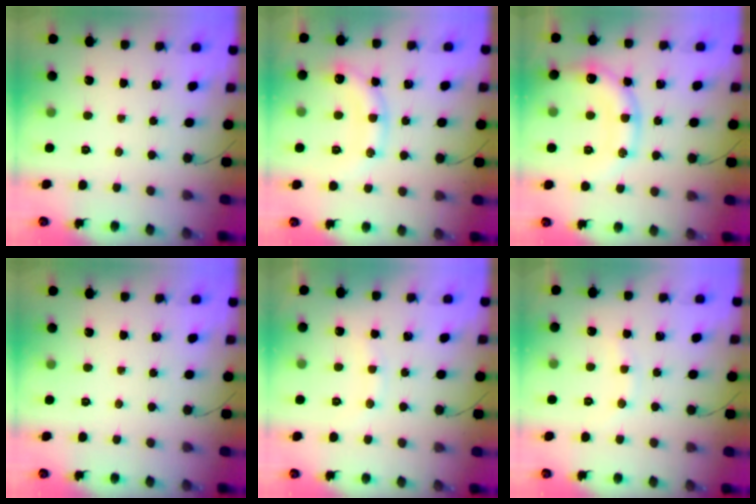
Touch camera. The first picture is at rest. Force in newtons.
{"total": 13.8, "press": 13.7, "slide": 1.6}
{"total": 16.8, "press": 16.7, "slide": 2.2}
{"total": 0.0}
{"total": 7.7, "press": 7.6, "slide": 1.5}
{"total": 5.2, "press": 5.1, "slide": 0.9}